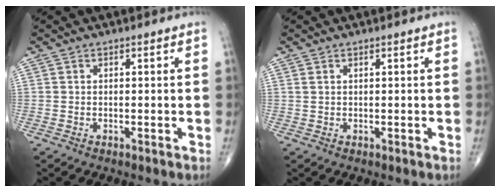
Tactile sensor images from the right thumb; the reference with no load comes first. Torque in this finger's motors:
{"motor_torque": [0.07, -0.02, 0.08, 0.18, 0.03]}